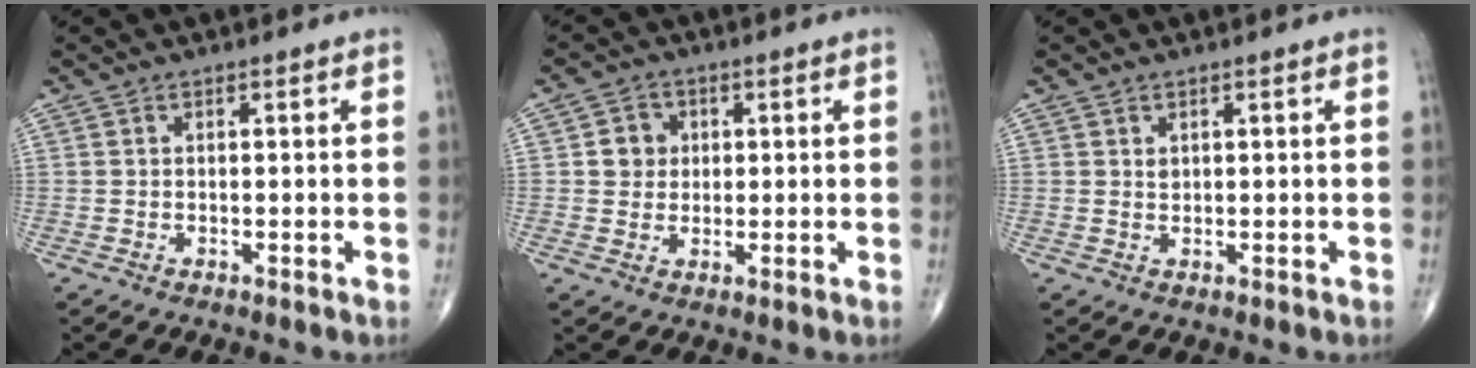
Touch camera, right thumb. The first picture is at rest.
{"total": 4.5, "force": [0.8, 4.2, 1.6], "torque": [-0.001, 0.003, 0.008]}
{"total": 1.0, "force": [0.5, 0.7, 0.5], "torque": [-0.002, -0.003, 0.009]}